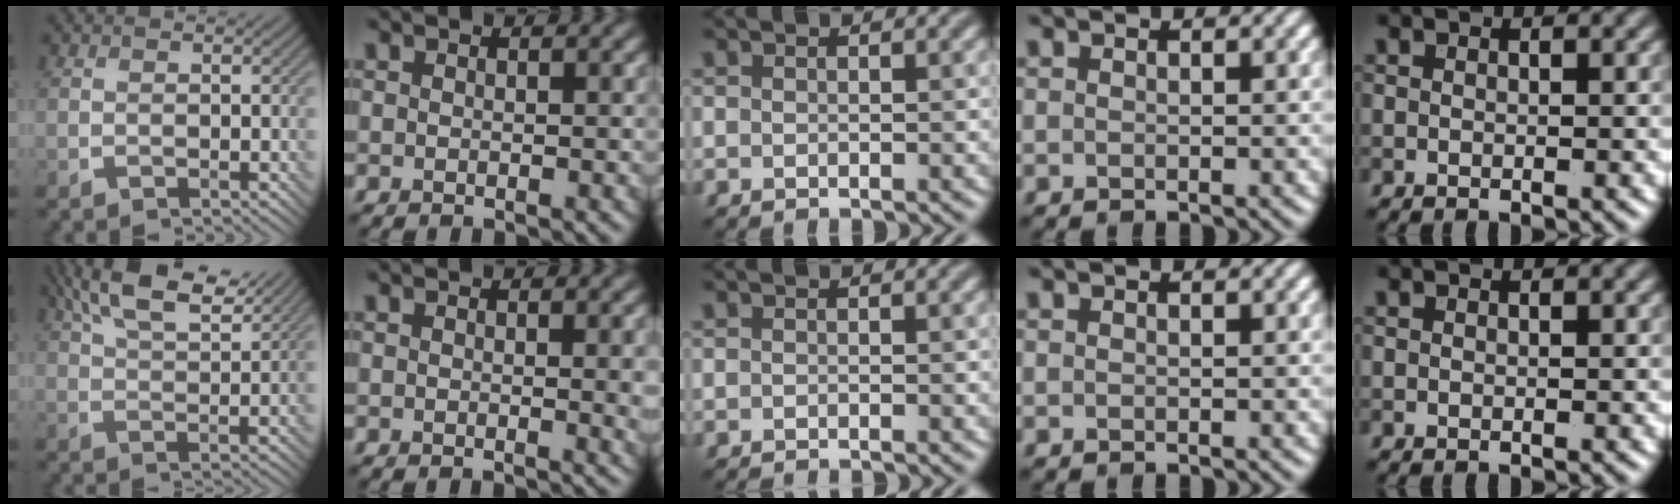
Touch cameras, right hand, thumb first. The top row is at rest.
{"thumb": {"total": 9.5, "force": [6.0, 3.3, 6.5], "torque": [-0.135, 0.016, 0.115]}, "index": {"total": 2.4, "force": [0.1, 0.6, 2.3], "torque": [-0.024, -0.002, 0.000]}, "middle": {"total": 1.3, "force": [-1.2, 0.2, 0.4], "torque": [0.006, -0.004, -0.019]}}